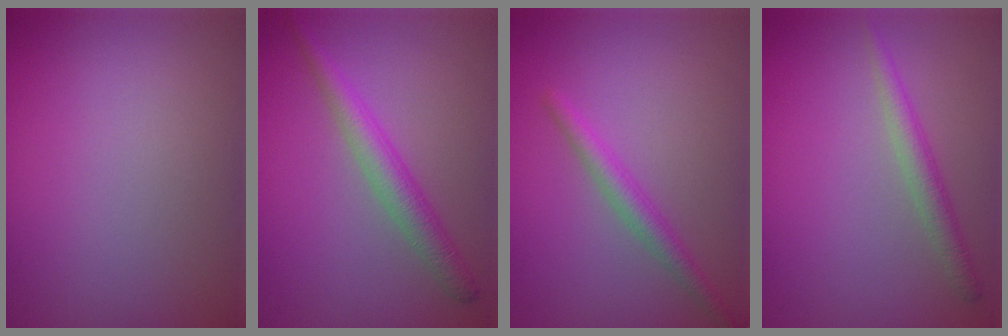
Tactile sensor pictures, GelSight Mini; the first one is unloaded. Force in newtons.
{"total": 3.0, "press": 3.0, "slide": 0.1}
{"total": 2.1, "press": 2.1, "slide": 0.0}
{"total": 2.0, "press": 2.0, "slide": 0.0}